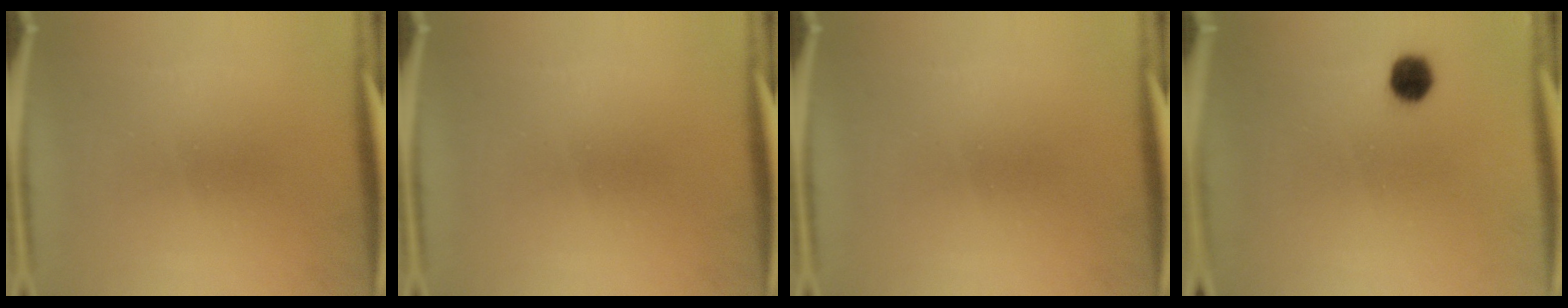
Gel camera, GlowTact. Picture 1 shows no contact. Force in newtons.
{"total": 0.0}
{"total": 0.0}
{"total": 4.7}